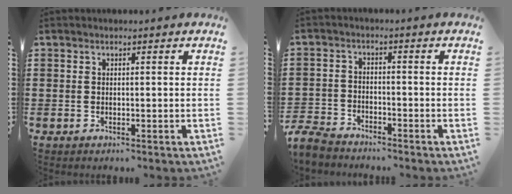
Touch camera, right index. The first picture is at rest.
{"total": 4.0, "force": [-3.9, 0.9, 0.6], "torque": [-0.035, -0.004, -0.086]}